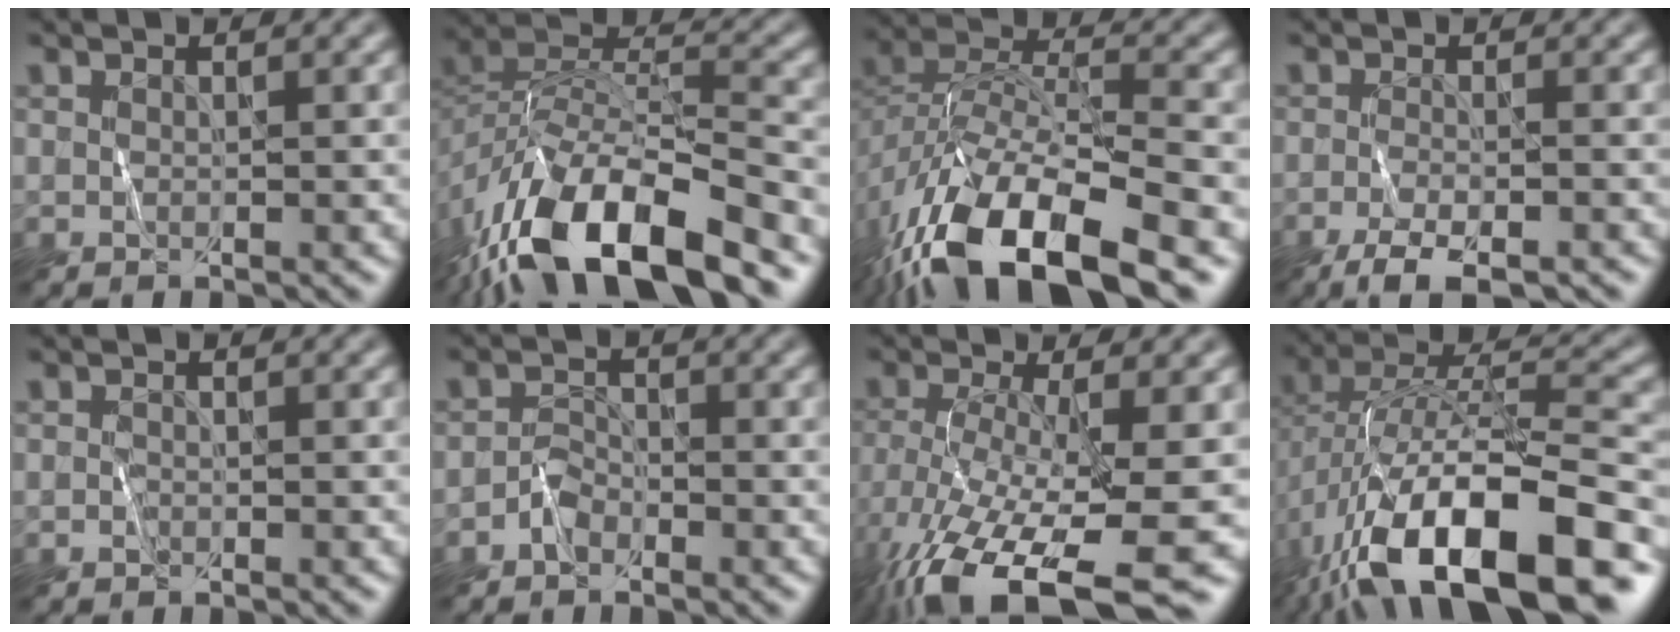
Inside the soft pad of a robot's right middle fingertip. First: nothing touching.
{"total": 14.0, "force": [-8.5, 5.8, 9.4], "torque": [-0.180, -0.001, -0.154]}
{"total": 15.4, "force": [-9.3, 6.6, 10.3], "torque": [-0.217, -0.015, -0.165]}
{"total": 3.9, "force": [-3.0, 0.6, 2.4], "torque": [-0.047, -0.004, -0.055]}
{"total": 0.5, "force": [-0.4, 0.3, 0.0], "torque": [0.000, 0.002, -0.007]}
{"total": 1.6, "force": [-1.3, 0.8, 0.3], "torque": [-0.006, 0.009, -0.027]}
{"total": 14.5, "force": [-7.7, 5.3, 11.1], "torque": [-0.233, -0.034, -0.115]}
{"total": 17.6, "force": [-8.6, 7.6, 13.4], "torque": [-0.248, -0.005, -0.141]}